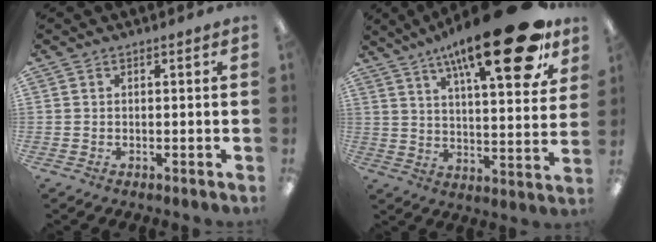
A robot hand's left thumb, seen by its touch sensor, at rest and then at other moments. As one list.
[{"total": 25.9, "force": [15.5, 8.0, 19.2], "torque": [-0.281, -0.084, 0.240]}]